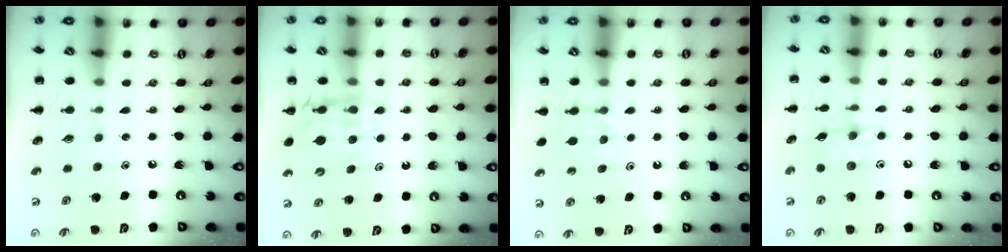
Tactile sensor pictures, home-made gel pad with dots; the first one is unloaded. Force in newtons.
{"total": 10.7, "press": 10.0, "slide": 3.9}
{"total": 5.0, "press": 4.8, "slide": 1.3}
{"total": 9.6, "press": 9.6, "slide": 0.4}